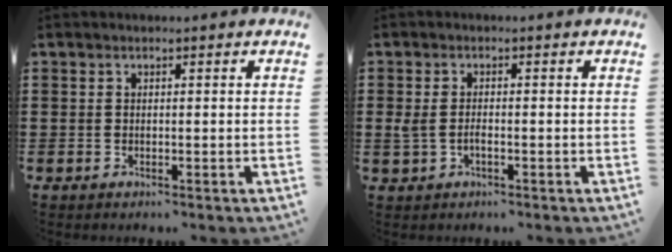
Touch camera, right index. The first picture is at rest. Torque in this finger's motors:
{"motor_torque": [0.15, 0.33, 0.03, 0.00]}